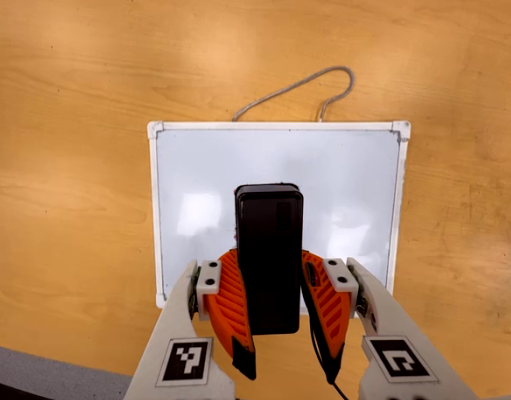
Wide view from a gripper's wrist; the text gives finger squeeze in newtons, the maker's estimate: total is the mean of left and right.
{"total": 8.2, "left": 7.1, "right": 9.3}